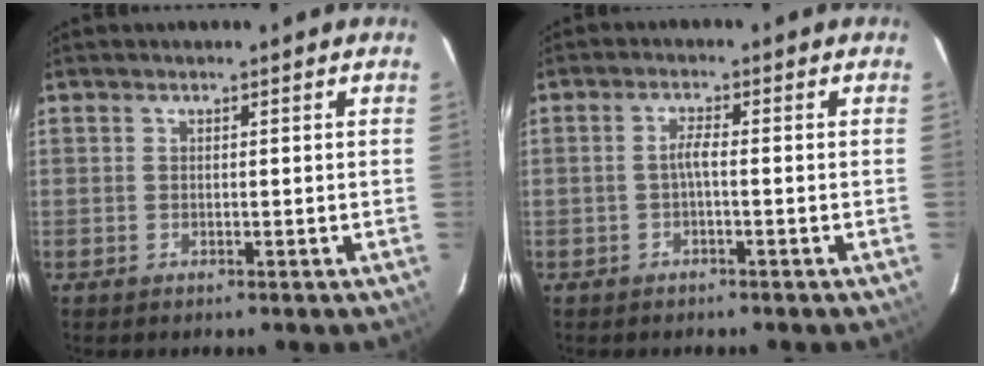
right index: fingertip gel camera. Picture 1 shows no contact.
{"total": 1.9, "force": [-0.7, 0.1, 1.7], "torque": [-0.035, 0.005, -0.014]}